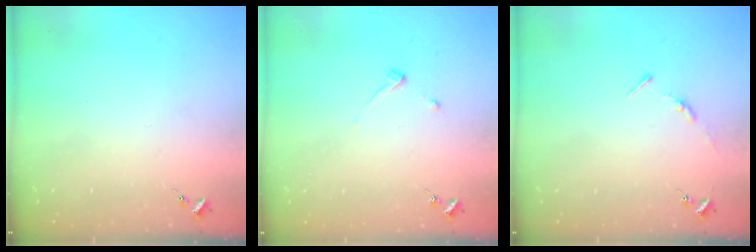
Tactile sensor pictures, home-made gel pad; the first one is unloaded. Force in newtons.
{"total": 3.3, "press": 3.2, "slide": 0.6}
{"total": 3.4, "press": 3.4, "slide": 0.3}